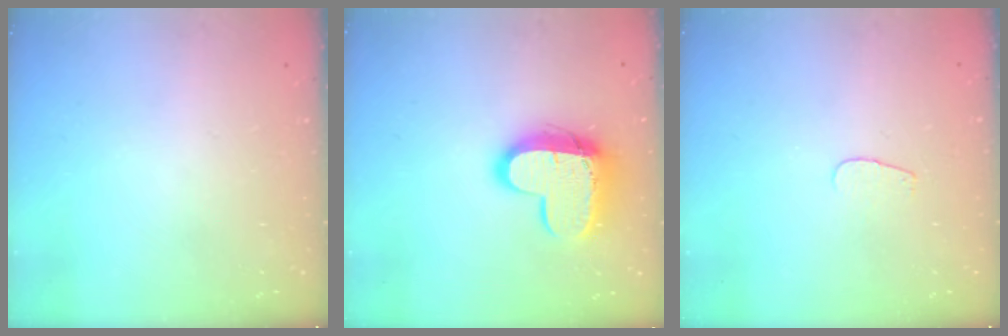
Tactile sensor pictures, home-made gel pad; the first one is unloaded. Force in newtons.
{"total": 14.4, "press": 14.4, "slide": 1.0}
{"total": 2.8, "press": 2.8, "slide": 0.2}